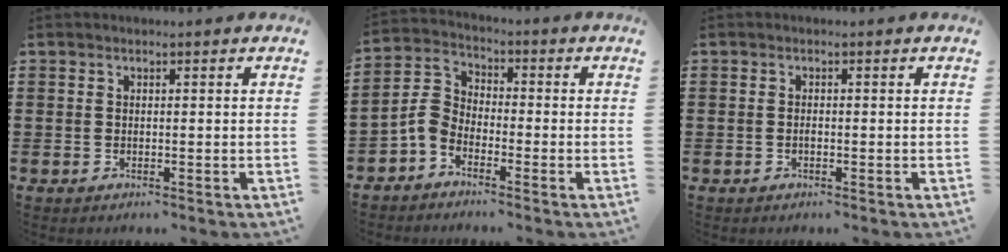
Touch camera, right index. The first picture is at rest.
{"total": 4.0, "force": [-2.7, 2.3, 1.8], "torque": [-0.068, -0.003, -0.064]}
{"total": 0.6, "force": [-0.3, 0.1, 0.6], "torque": [-0.012, -0.006, -0.003]}